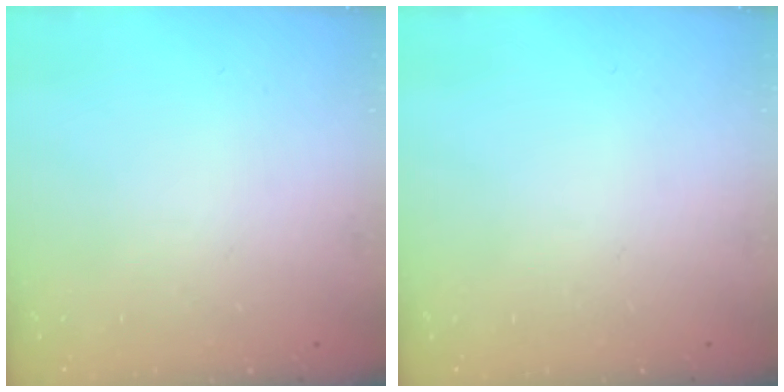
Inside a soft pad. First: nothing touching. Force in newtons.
{"total": 0.0}